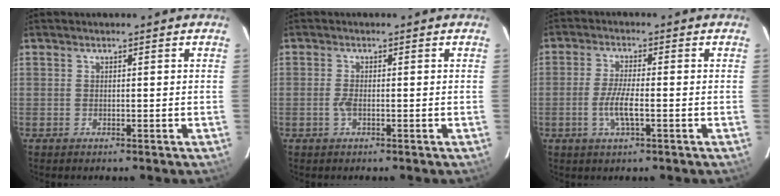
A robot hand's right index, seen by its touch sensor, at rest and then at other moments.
{"total": 1.8, "force": [-0.5, 0.7, 1.5], "torque": [-0.035, -0.001, -0.011]}
{"total": 5.6, "force": [-1.7, 1.0, 5.2], "torque": [-0.105, -0.005, -0.033]}